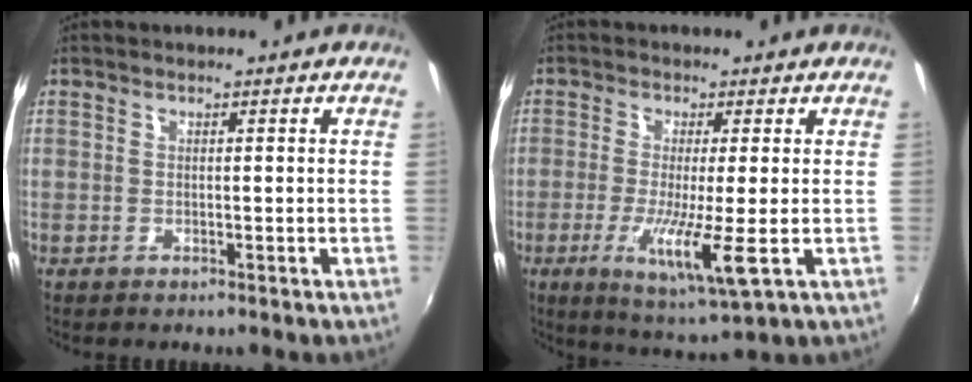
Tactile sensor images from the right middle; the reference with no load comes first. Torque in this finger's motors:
{"motor_torque": [1.70, -0.44, 0.56, 0.21]}